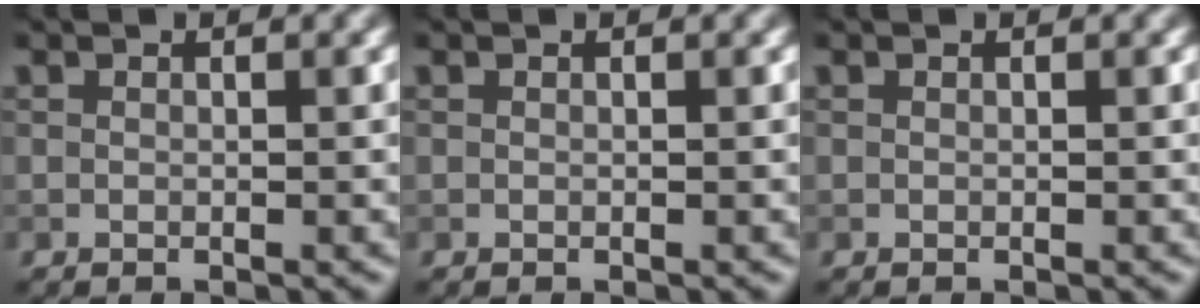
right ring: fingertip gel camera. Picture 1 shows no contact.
{"total": 0.0}
{"total": 0.0}